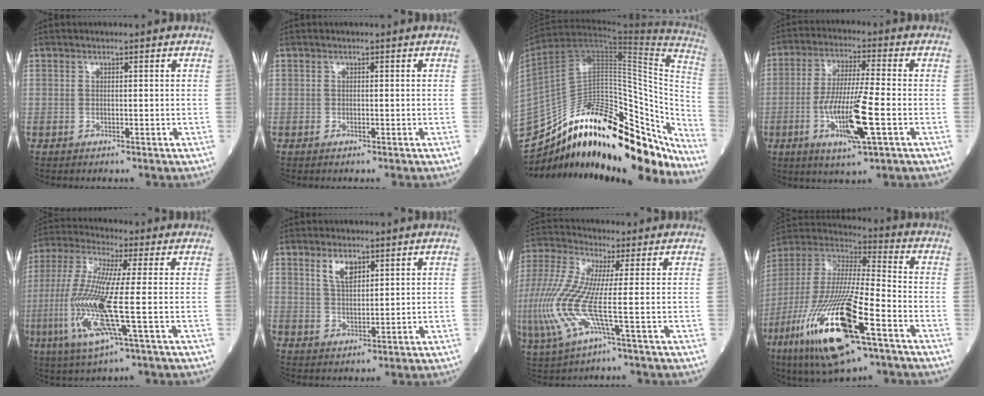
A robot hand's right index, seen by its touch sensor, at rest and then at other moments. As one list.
[{"total": 0.0}, {"total": 31.1, "force": [-24.5, 8.4, 17.2], "torque": [-0.248, 0.018, -0.366]}, {"total": 11.4, "force": [-3.3, 0.5, 10.9], "torque": [-0.209, -0.015, -0.063]}, {"total": 14.7, "force": [-2.6, 0.8, 14.5], "torque": [-0.320, -0.014, -0.054]}, {"total": 4.0, "force": [2.4, 1.6, 2.9], "torque": [-0.056, 0.001, 0.048]}, {"total": 13.1, "force": [-2.3, 1.9, 12.8], "torque": [-0.314, -0.009, -0.048]}, {"total": 24.1, "force": [-10.7, 4.4, 21.1], "torque": [-0.456, -0.054, -0.194]}]